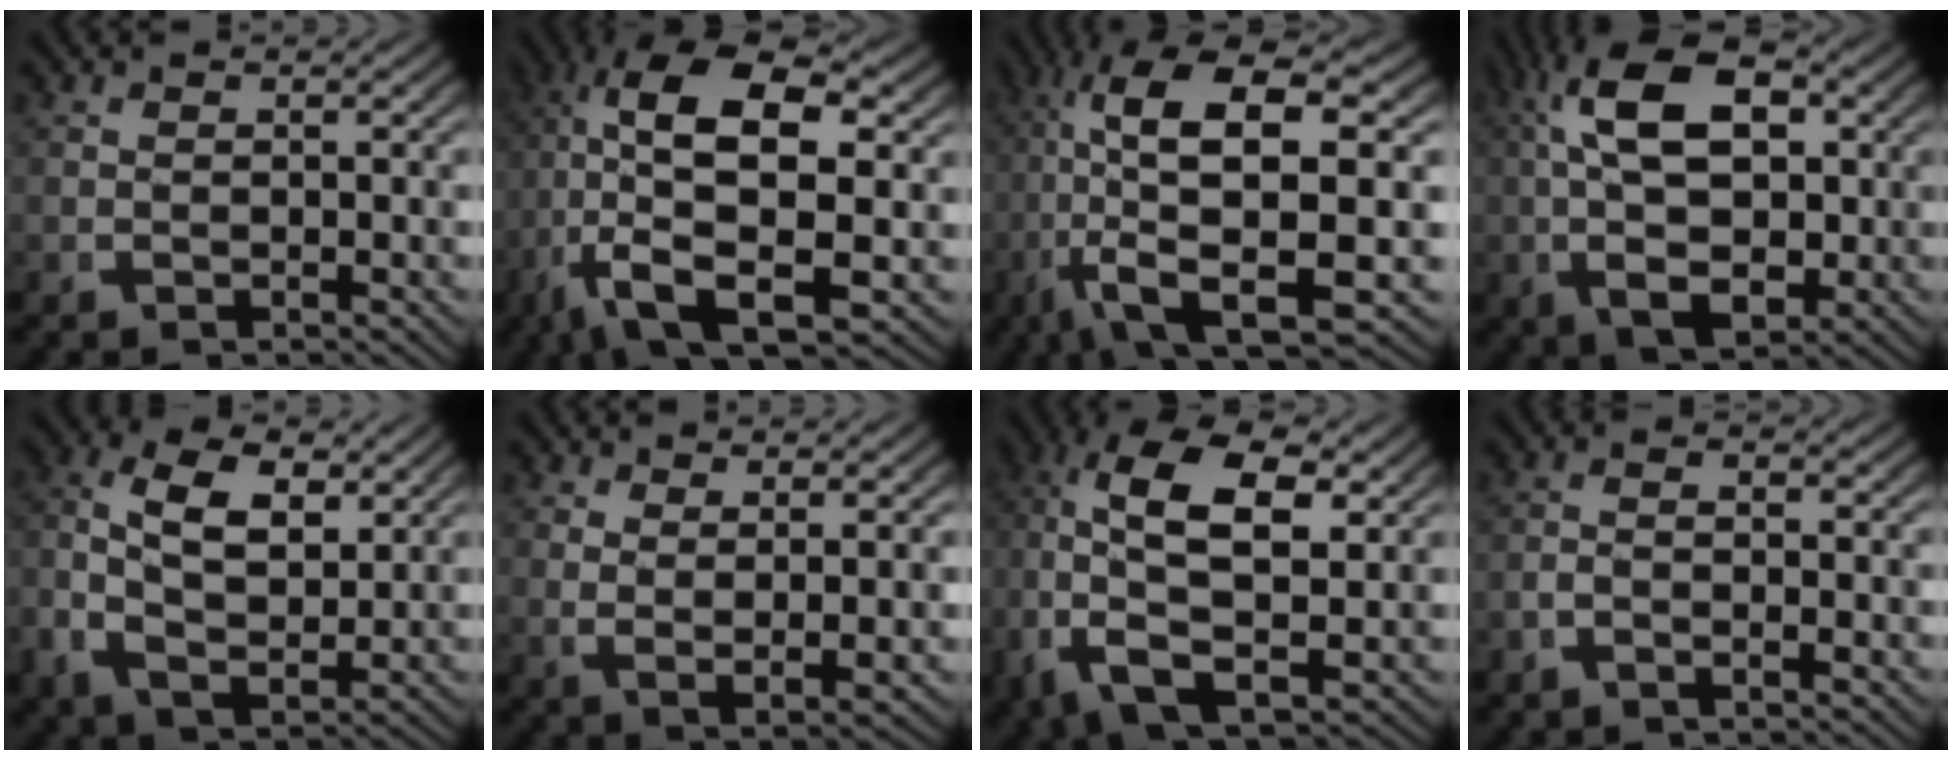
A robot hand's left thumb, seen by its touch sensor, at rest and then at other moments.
{"total": 12.7, "force": [-1.2, 6.9, 10.6], "torque": [-0.231, -0.063, 0.008]}
{"total": 13.8, "force": [-2.0, 6.8, 11.8], "torque": [-0.273, -0.064, 0.000]}
{"total": 11.9, "force": [1.5, 6.8, 9.7], "torque": [-0.194, -0.015, 0.034]}
{"total": 8.0, "force": [1.0, 5.0, 6.2], "torque": [-0.132, -0.023, 0.027]}
{"total": 3.2, "force": [1.3, 0.9, 2.8], "torque": [-0.058, -0.014, 0.036]}
{"total": 11.3, "force": [1.4, 6.6, 9.1], "torque": [-0.212, -0.043, 0.042]}
{"total": 1.7, "force": [-1.0, 0.3, 1.4], "torque": [-0.035, -0.001, -0.020]}